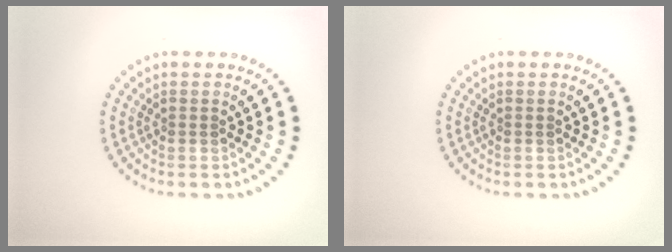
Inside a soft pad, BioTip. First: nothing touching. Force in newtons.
{"total": 0.0}